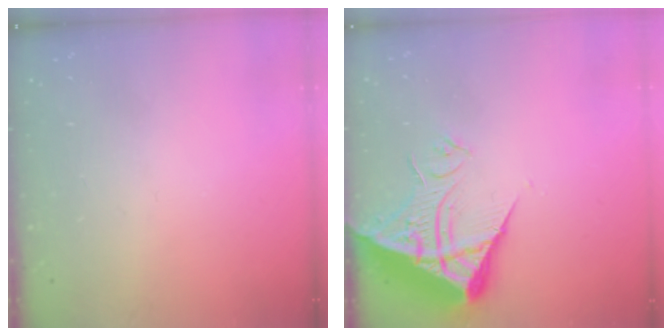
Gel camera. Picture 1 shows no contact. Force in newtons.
{"total": 10.6, "press": 10.5, "slide": 1.1}